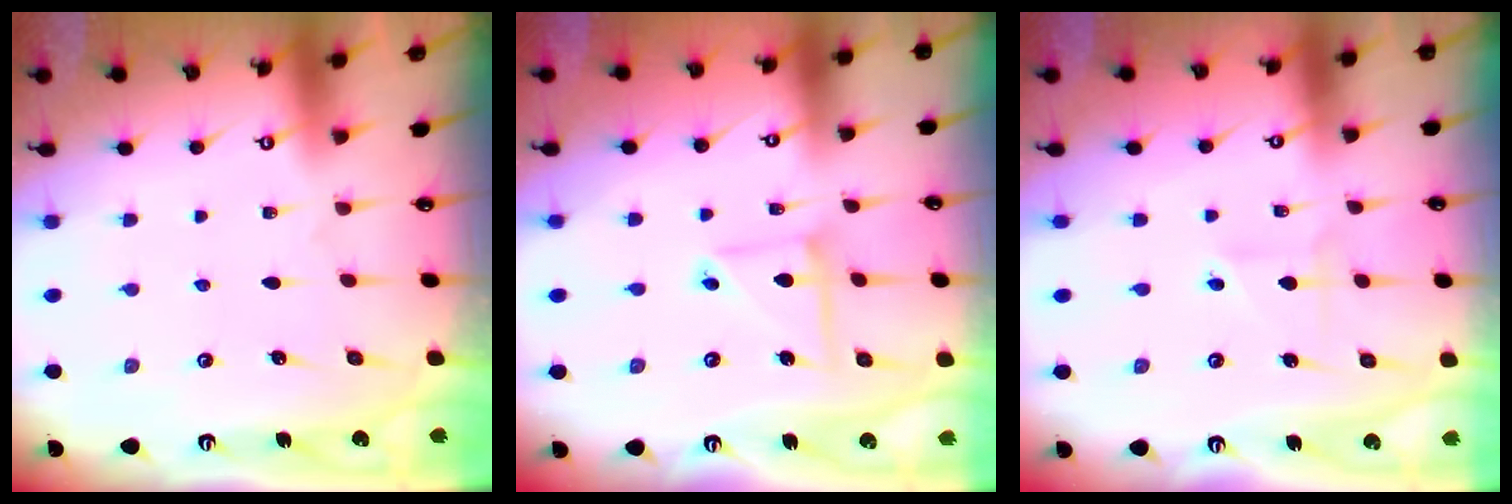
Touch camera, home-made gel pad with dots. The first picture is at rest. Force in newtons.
{"total": 6.6, "press": 6.6, "slide": 0.5}
{"total": 2.0, "press": 1.9, "slide": 0.5}